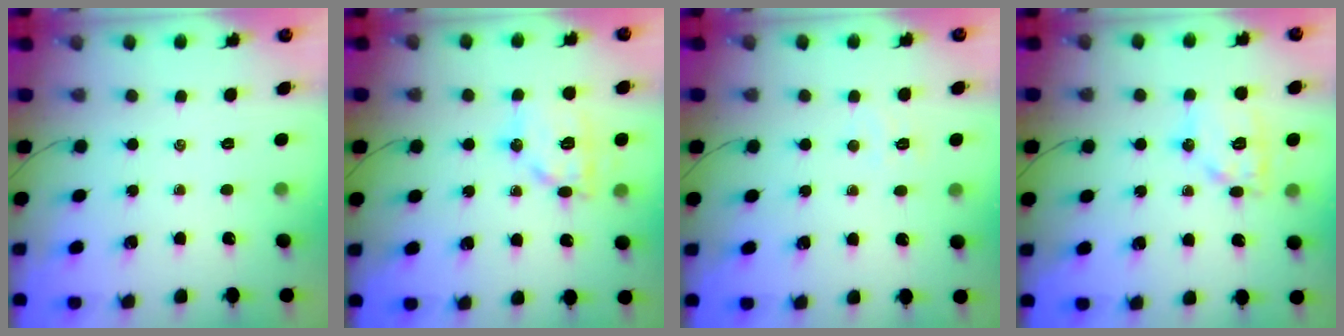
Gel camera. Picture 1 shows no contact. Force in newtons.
{"total": 12.1, "press": 12.0, "slide": 0.8}
{"total": 3.9, "press": 3.8, "slide": 0.9}
{"total": 12.3, "press": 12.3, "slide": 0.6}